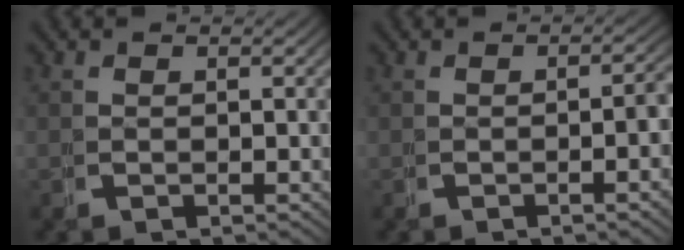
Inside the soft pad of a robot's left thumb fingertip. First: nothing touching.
{"total": 3.0, "force": [-0.6, 0.3, 2.9], "torque": [-0.043, 0.005, -0.009]}